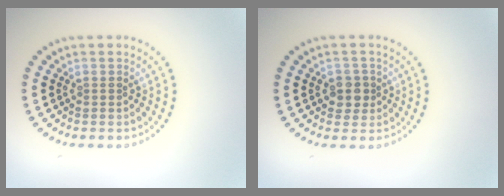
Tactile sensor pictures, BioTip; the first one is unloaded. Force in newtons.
{"total": 1.9, "press": 1.8, "slide": 0.7}